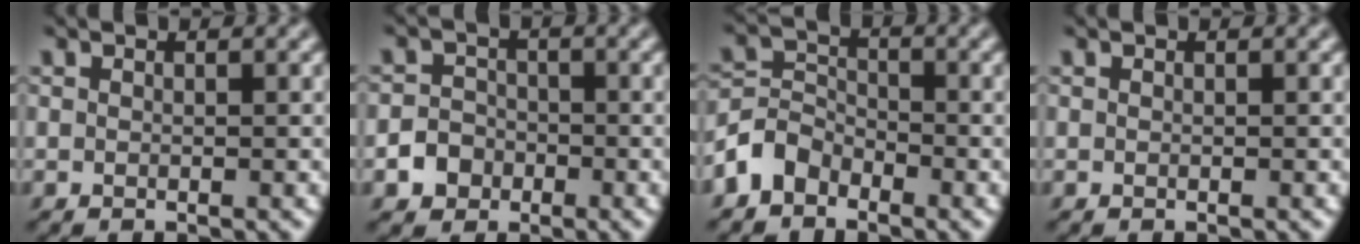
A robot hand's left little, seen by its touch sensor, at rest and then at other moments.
{"total": 3.2, "force": [-1.6, 2.7, 0.7], "torque": [0.006, -0.002, -0.036]}
{"total": 3.2, "force": [-2.3, 2.0, 0.8], "torque": [-0.020, 0.010, -0.055]}
{"total": 0.0}